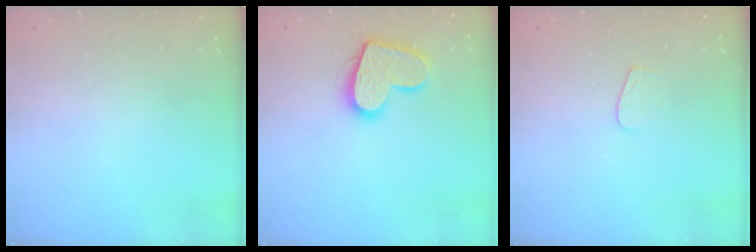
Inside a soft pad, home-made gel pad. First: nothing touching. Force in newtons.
{"total": 14.3, "press": 14.3, "slide": 1.1}
{"total": 3.7, "press": 3.7, "slide": 0.3}